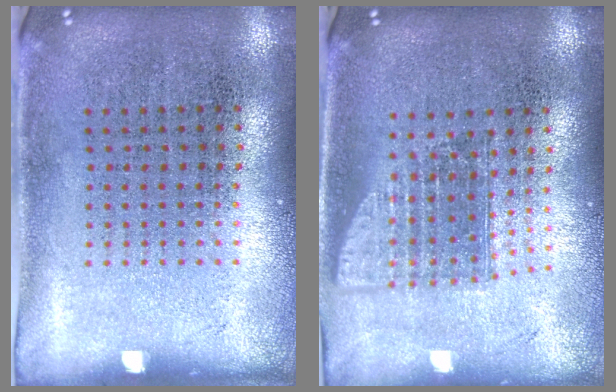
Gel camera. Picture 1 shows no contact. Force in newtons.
{"total": 1.5, "press": 1.1, "slide": 0.9}